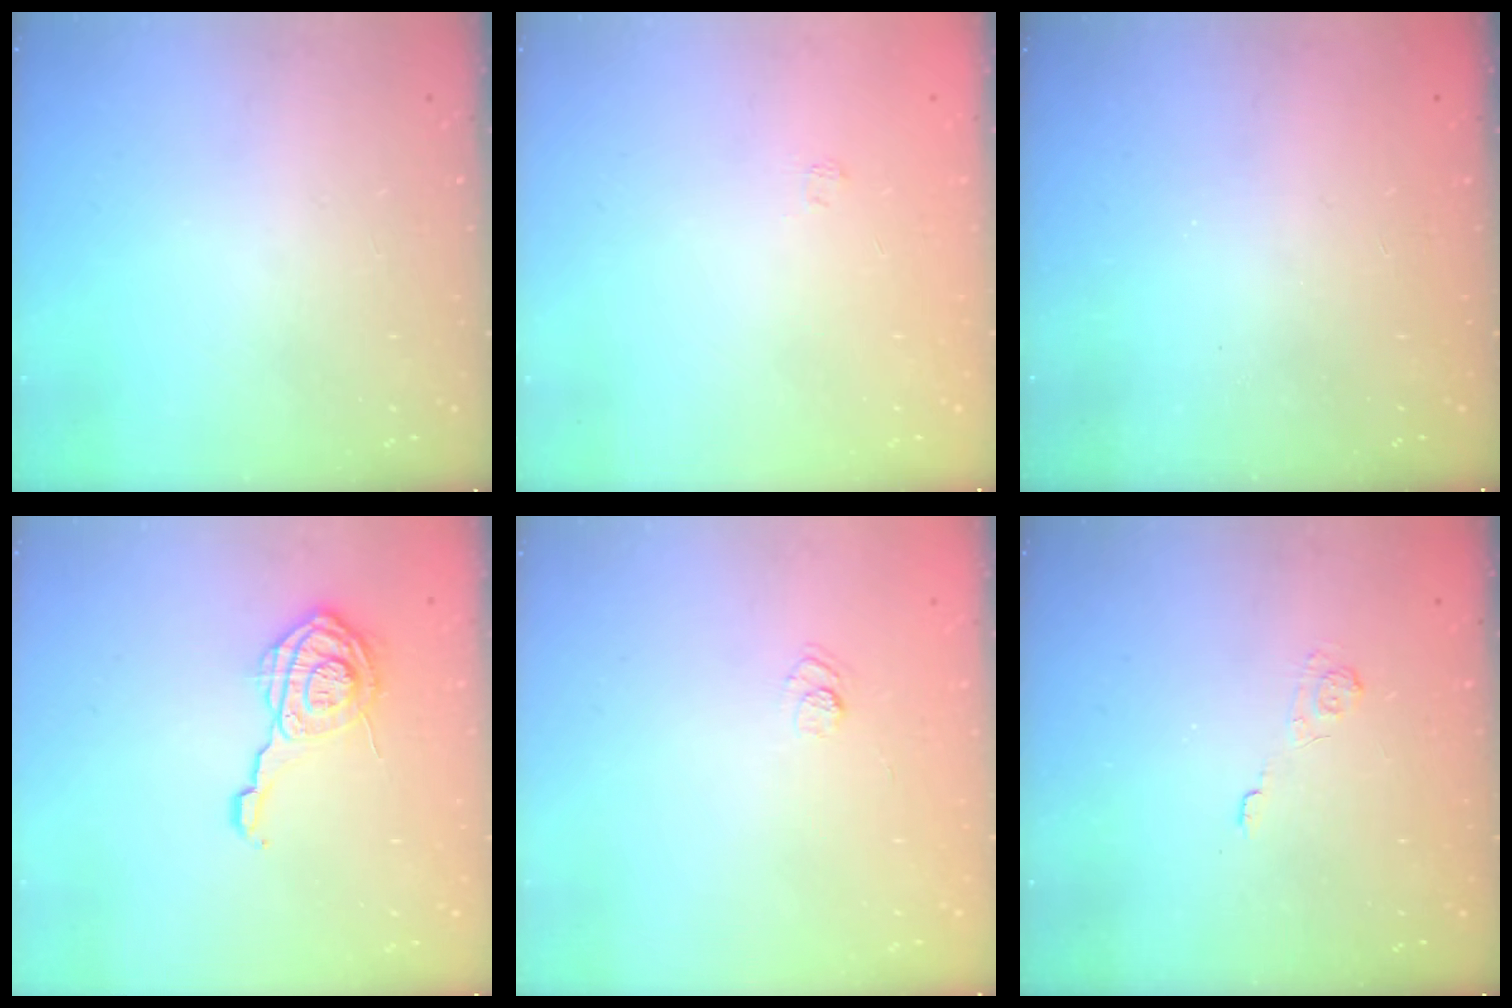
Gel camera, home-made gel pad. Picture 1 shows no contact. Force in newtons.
{"total": 1.8, "press": 1.4, "slide": 1.1}
{"total": 2.2, "press": 2.1, "slide": 0.7}
{"total": 10.7, "press": 10.7, "slide": 0.3}
{"total": 3.1, "press": 2.8, "slide": 1.3}
{"total": 2.0, "press": 1.4, "slide": 1.4}